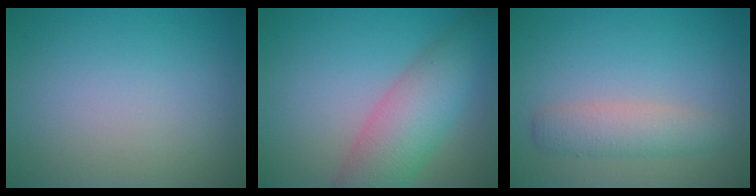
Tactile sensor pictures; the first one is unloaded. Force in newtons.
{"total": 6.4, "press": 6.4, "slide": 0.2}
{"total": 2.9, "press": 2.9, "slide": 0.1}